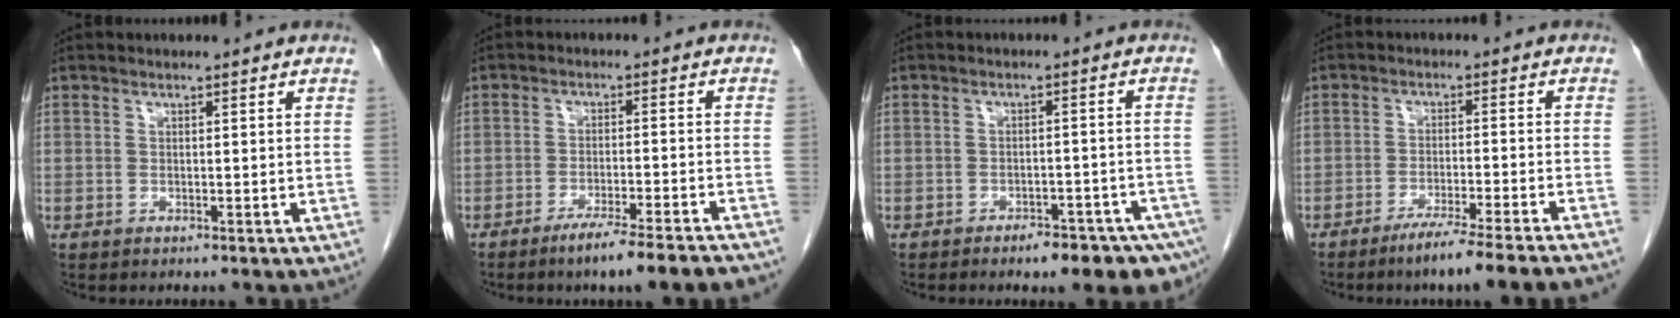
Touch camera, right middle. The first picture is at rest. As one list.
[{"total": 11.1, "force": [-9.0, 0.3, 6.4], "torque": [-0.072, -0.015, -0.134]}, {"total": 8.6, "force": [-6.4, 2.7, 5.1], "torque": [-0.047, 0.011, -0.083]}, {"total": 11.1, "force": [-9.1, -1.7, 6.2], "torque": [-0.066, -0.032, -0.138]}]